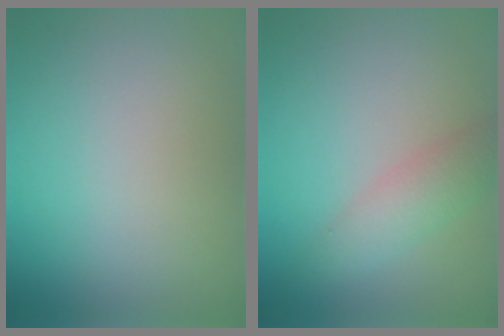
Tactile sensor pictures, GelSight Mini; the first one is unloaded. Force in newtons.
{"total": 3.0, "press": 3.0, "slide": 0.1}